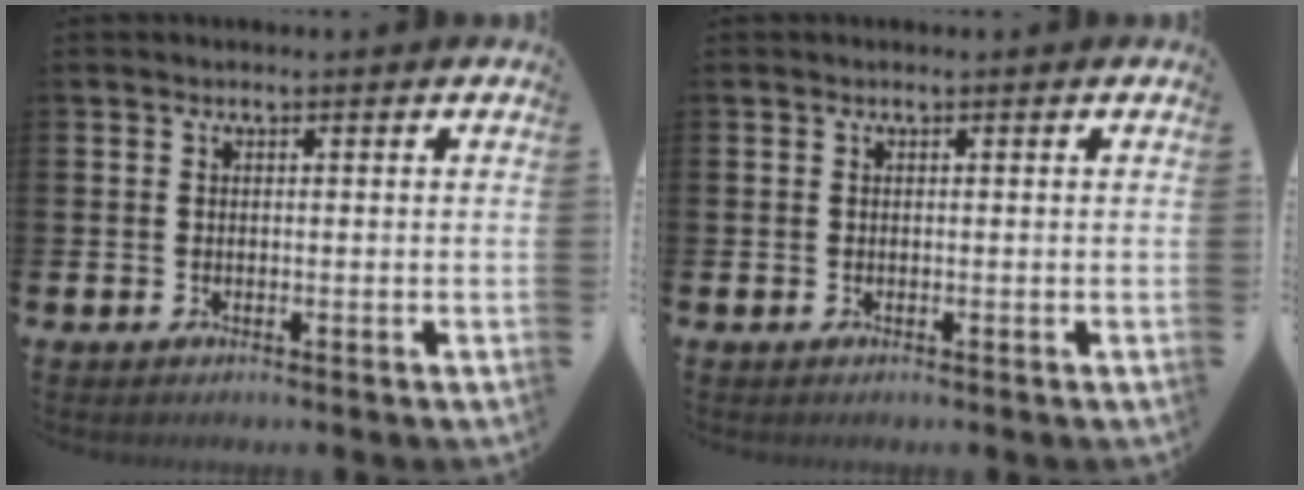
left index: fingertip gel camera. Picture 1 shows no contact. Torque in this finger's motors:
{"motor_torque": [-0.01, 0.01, -0.01, 0.00]}